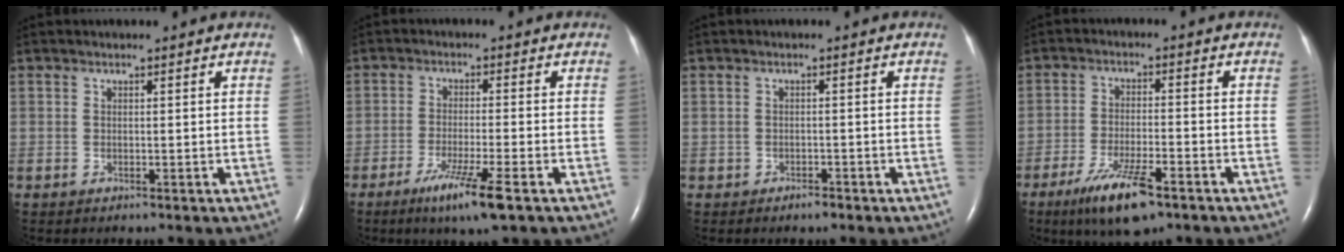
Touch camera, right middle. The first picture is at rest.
{"total": 7.2, "force": [-4.1, -0.9, 5.8], "torque": [-0.111, -0.022, -0.074]}
{"total": 0.9, "force": [-0.8, -0.1, 0.4], "torque": [-0.011, -0.001, -0.013]}
{"total": 9.1, "force": [-5.7, 1.7, 6.8], "torque": [-0.134, -0.017, -0.096]}